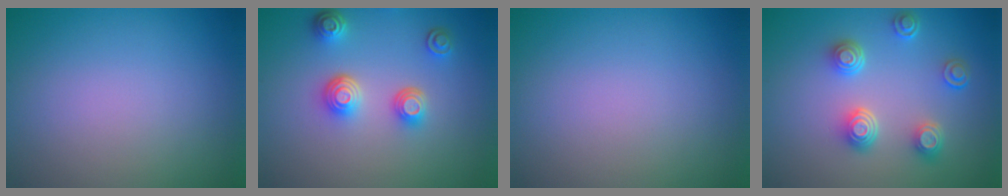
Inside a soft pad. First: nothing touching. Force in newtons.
{"total": 3.6, "press": 3.0, "slide": 2.0}
{"total": 0.0}
{"total": 4.1, "press": 3.2, "slide": 2.6}